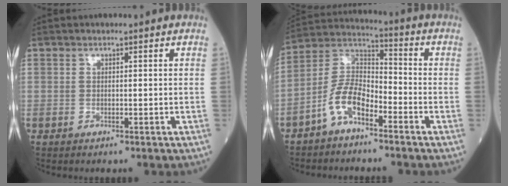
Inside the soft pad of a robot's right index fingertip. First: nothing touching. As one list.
[{"total": 8.6, "force": [-4.8, 3.7, 6.1], "torque": [-0.135, 0.016, -0.101]}]